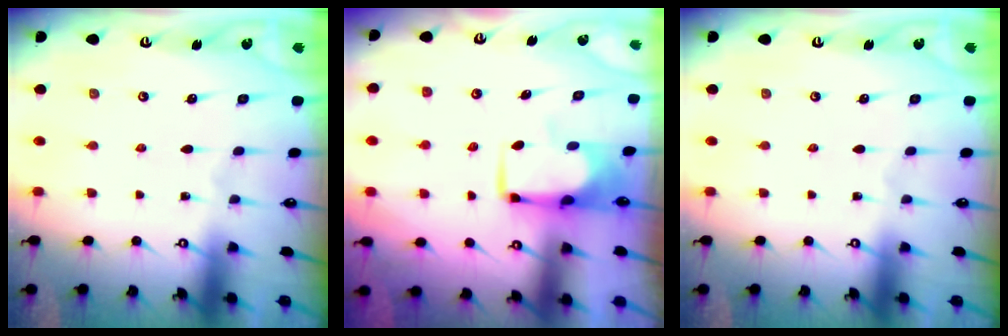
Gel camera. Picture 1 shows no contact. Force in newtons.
{"total": 0.5, "press": 0.5, "slide": 0.2}
{"total": 0.0}